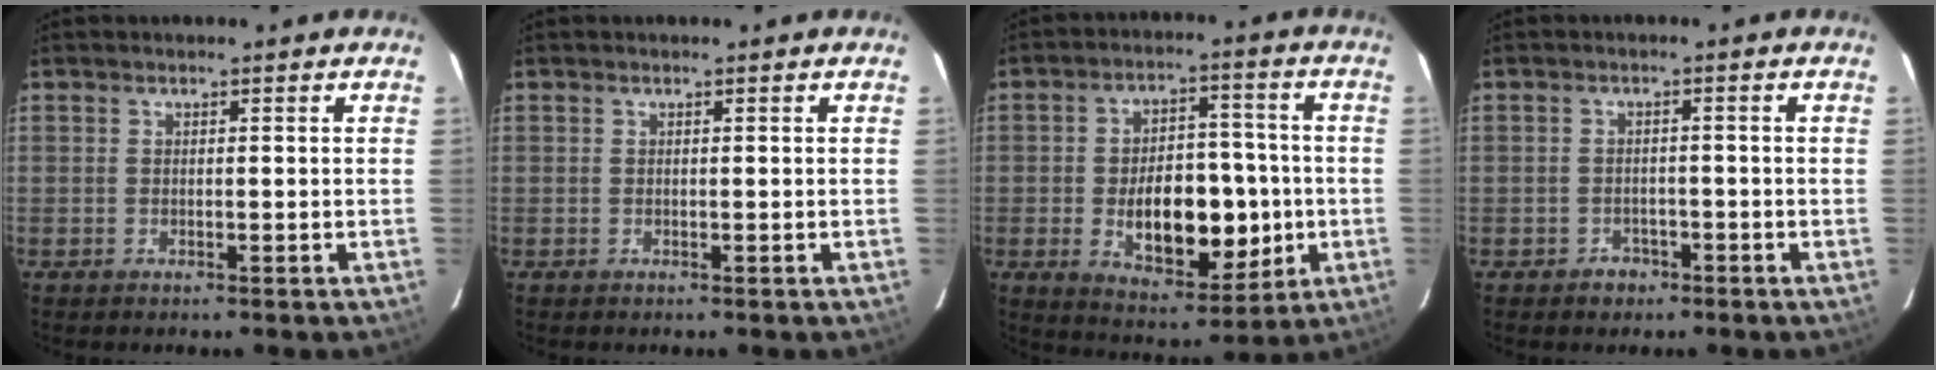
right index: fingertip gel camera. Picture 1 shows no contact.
{"total": 0.0}
{"total": 14.0, "force": [-2.3, 7.0, 11.9], "torque": [-0.192, 0.011, -0.022]}
{"total": 2.7, "force": [-2.3, 1.3, 0.7], "torque": [-0.014, 0.004, -0.036]}